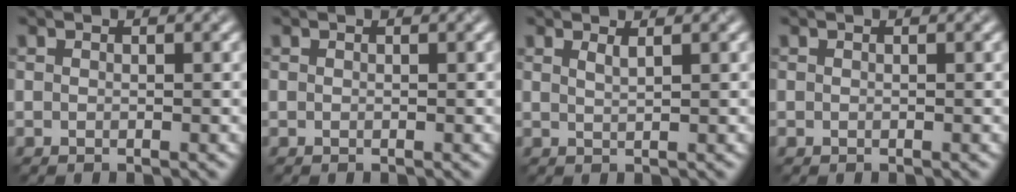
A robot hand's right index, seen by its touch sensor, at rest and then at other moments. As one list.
[{"total": 0.0}, {"total": 1.1, "force": [0.7, 0.3, 0.8], "torque": [-0.006, -0.001, 0.011]}, {"total": 0.0}]